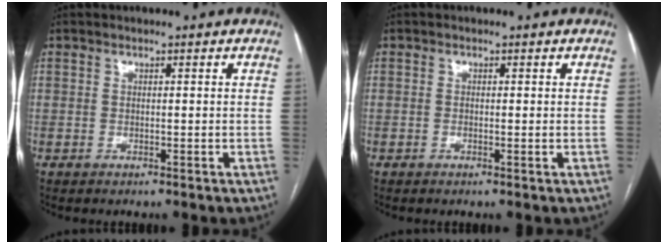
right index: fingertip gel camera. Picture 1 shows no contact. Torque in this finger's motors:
{"motor_torque": [-0.69, 0.20, -0.03, 0.00]}